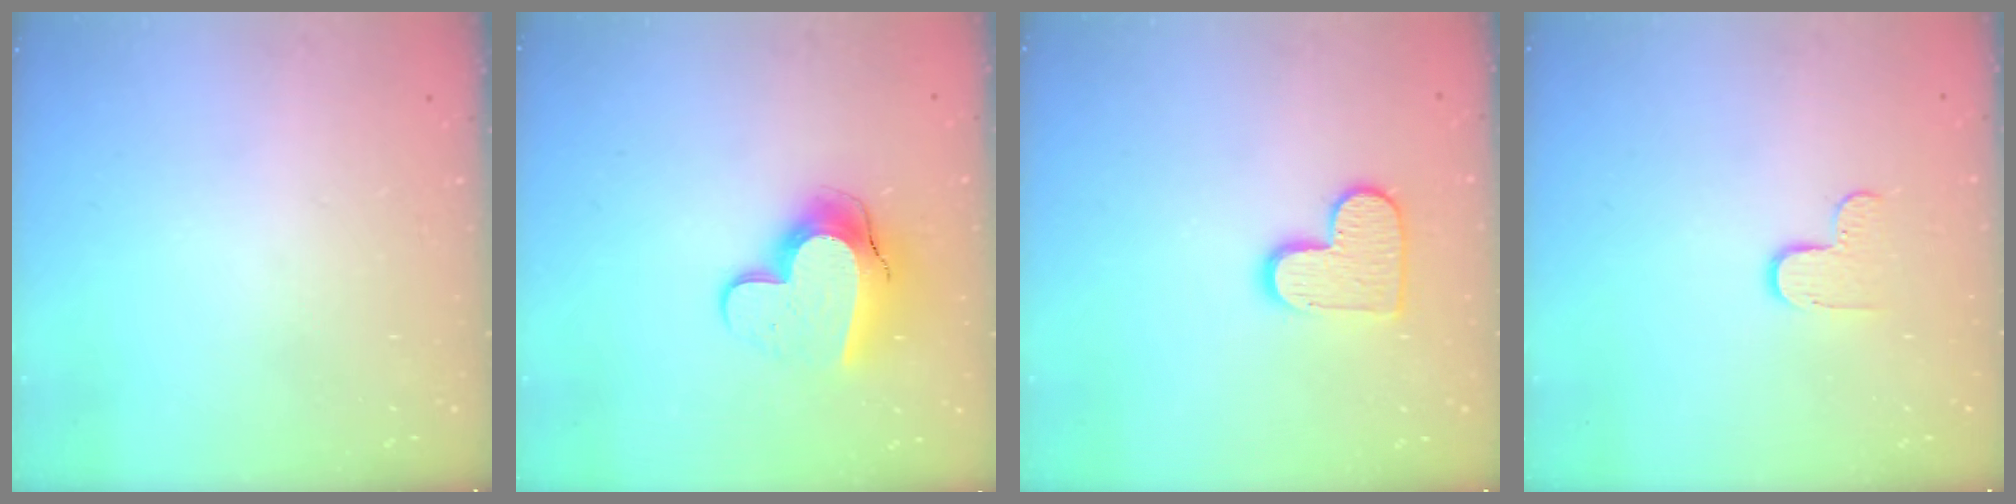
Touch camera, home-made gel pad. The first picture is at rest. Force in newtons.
{"total": 13.1, "press": 13.0, "slide": 1.2}
{"total": 11.4, "press": 11.3, "slide": 0.6}
{"total": 4.7, "press": 4.6, "slide": 0.4}